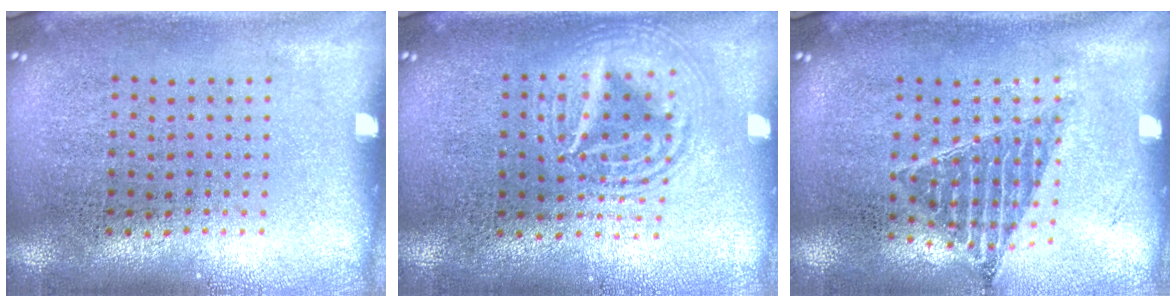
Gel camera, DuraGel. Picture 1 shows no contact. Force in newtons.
{"total": 2.6, "press": 2.5, "slide": 0.3}
{"total": 0.8, "press": 0.8, "slide": 0.1}